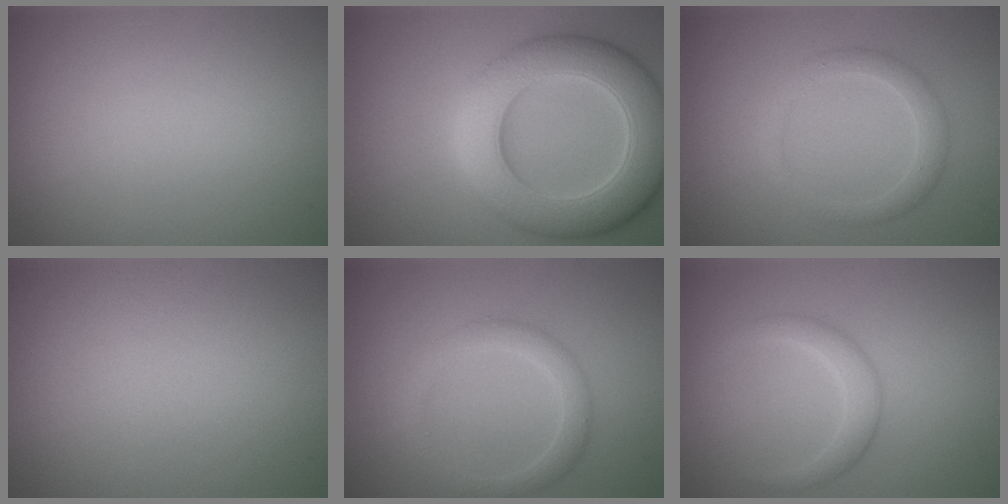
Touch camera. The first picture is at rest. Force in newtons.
{"total": 9.5, "press": 9.5, "slide": 0.5}
{"total": 2.4, "press": 2.4, "slide": 0.2}
{"total": 0.0}
{"total": 2.5, "press": 2.5, "slide": 0.2}
{"total": 2.1, "press": 2.1, "slide": 0.1}